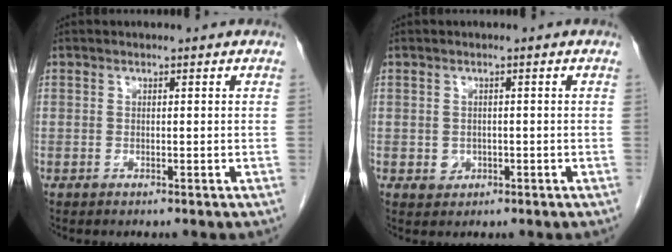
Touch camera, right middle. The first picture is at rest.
{"total": 1.7, "force": [-0.4, 1.5, 0.6], "torque": [-0.011, 0.003, 0.001]}